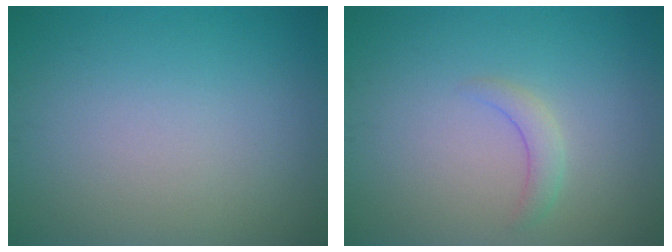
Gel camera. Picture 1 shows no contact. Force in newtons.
{"total": 1.5, "press": 1.5, "slide": 0.3}